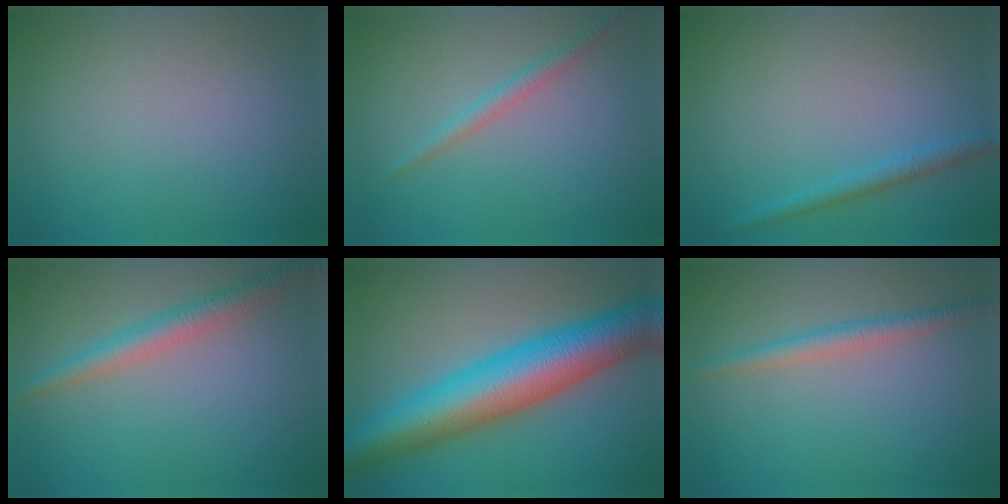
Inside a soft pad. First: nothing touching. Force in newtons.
{"total": 1.5, "press": 1.5, "slide": 0.1}
{"total": 1.8, "press": 1.8, "slide": 0.2}
{"total": 3.0, "press": 3.0, "slide": 0.1}
{"total": 12.3, "press": 12.3, "slide": 0.1}
{"total": 2.1, "press": 2.1, "slide": 0.0}